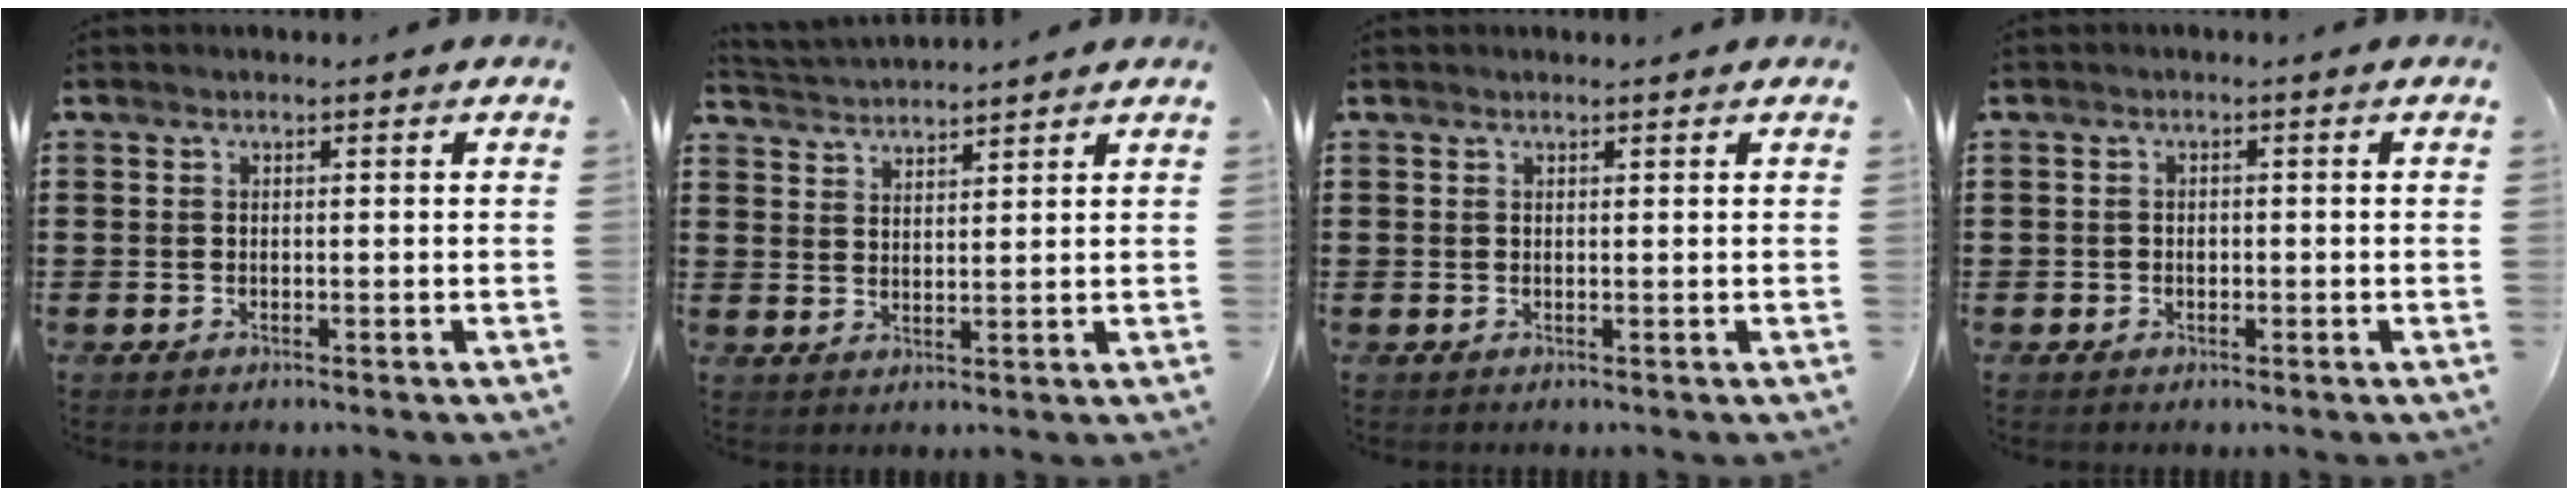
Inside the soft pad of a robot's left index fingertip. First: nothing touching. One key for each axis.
{"total": 2.6, "fx": 2.6, "fy": -0.3, "fz": -0.3, "tx": -0.005, "ty": -0.011, "tz": 0.046}
{"total": 0.5, "fx": 0.4, "fy": -0.1, "fz": 0.3, "tx": -0.006, "ty": -0.002, "tz": 0.009}
{"total": 0.8, "fx": -0.2, "fy": 0.7, "fz": 0.3, "tx": -0.010, "ty": 0.004, "tz": -0.006}